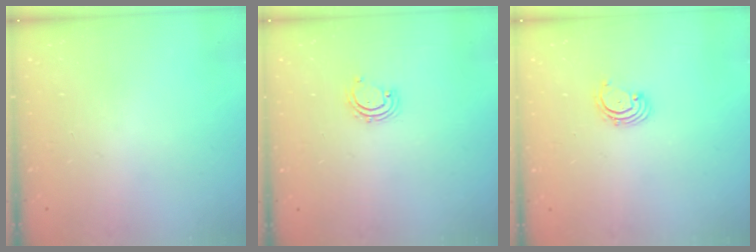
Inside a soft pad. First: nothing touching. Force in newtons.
{"total": 2.9, "press": 2.9, "slide": 0.4}
{"total": 1.8, "press": 1.7, "slide": 0.6}